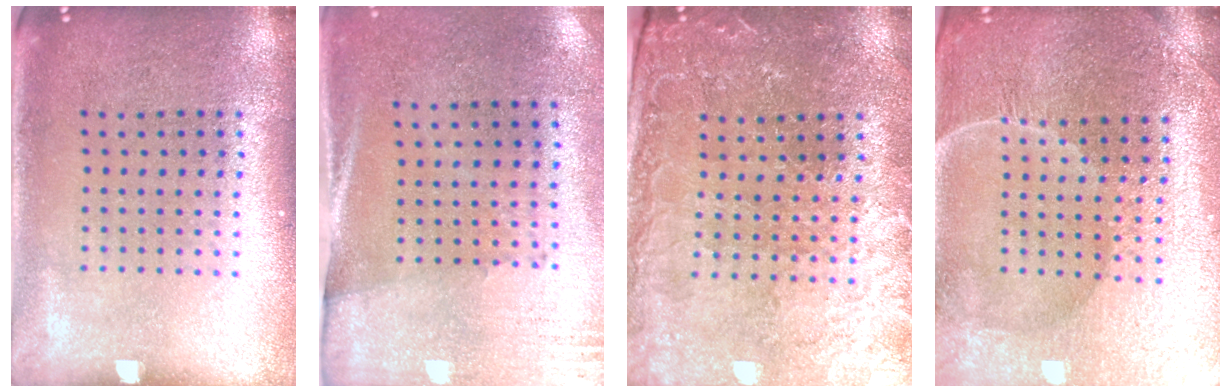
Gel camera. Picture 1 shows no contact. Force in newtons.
{"total": 2.7, "press": 2.4, "slide": 1.3}
{"total": 1.0, "press": 0.9, "slide": 0.3}
{"total": 4.4, "press": 4.2, "slide": 1.3}